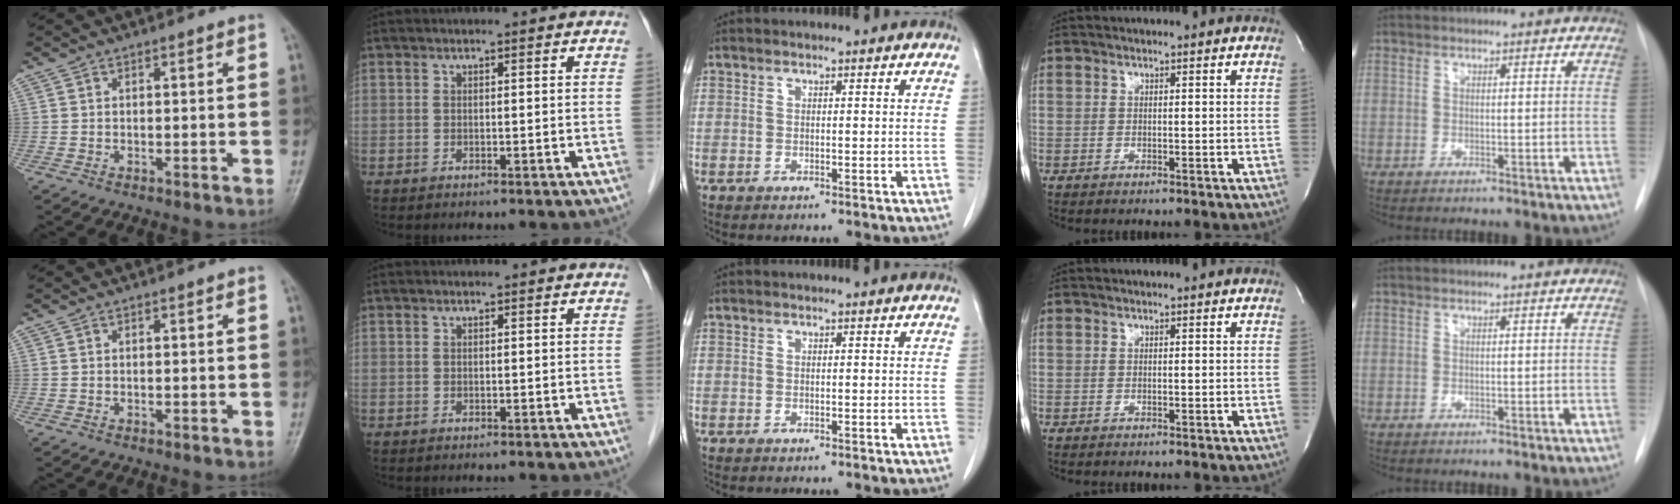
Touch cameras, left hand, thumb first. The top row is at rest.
{}